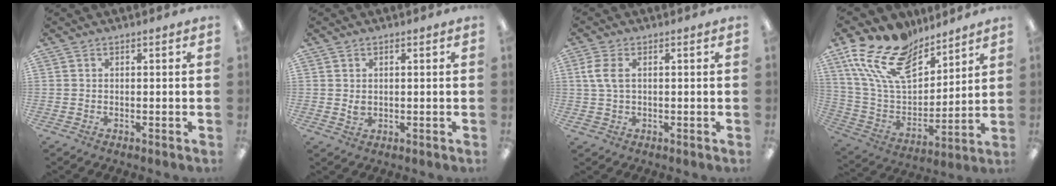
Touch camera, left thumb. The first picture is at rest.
{"total": 1.6, "force": [0.5, 1.1, 1.1], "torque": [-0.015, -0.001, 0.007]}
{"total": 5.1, "force": [1.0, 3.0, 3.9], "torque": [-0.094, 0.004, 0.015]}
{"total": 20.6, "force": [14.0, 10.4, 11.0], "torque": [-0.236, -0.085, 0.257]}